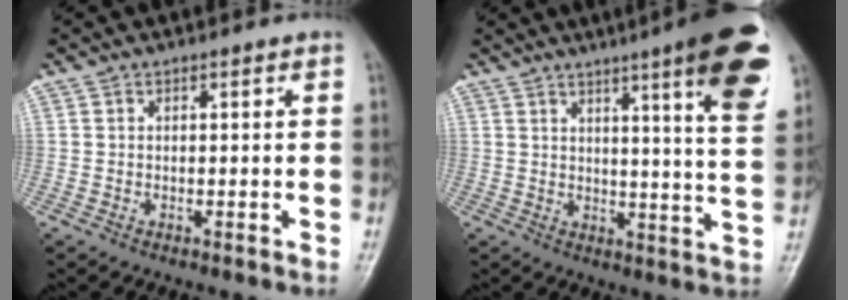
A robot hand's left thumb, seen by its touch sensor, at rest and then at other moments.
{"total": 15.7, "force": [8.4, 1.6, 13.2], "torque": [-0.155, -0.041, 0.103]}